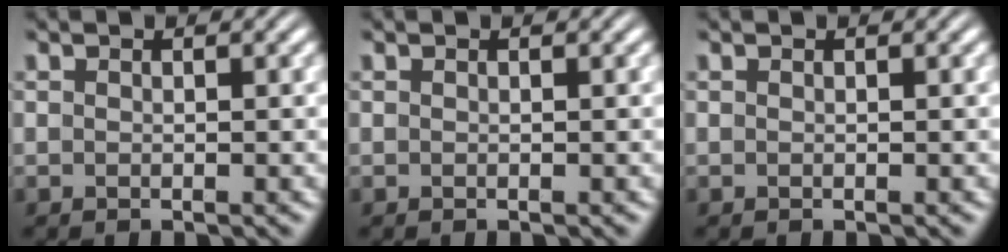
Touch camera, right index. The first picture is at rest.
{"total": 0.0}
{"total": 0.0}